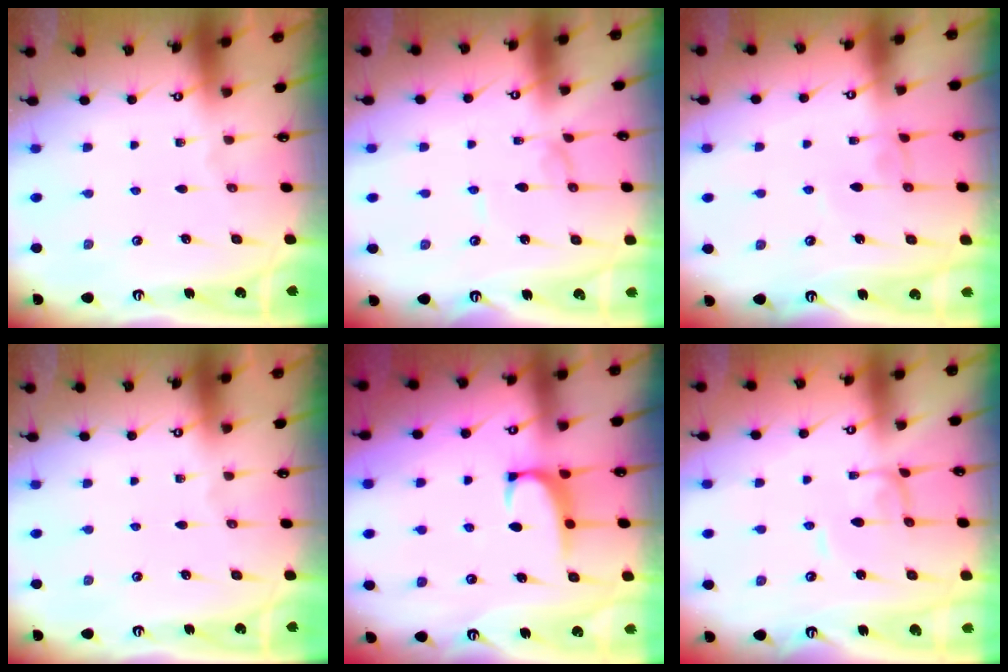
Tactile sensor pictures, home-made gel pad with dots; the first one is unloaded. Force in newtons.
{"total": 1.3, "press": 1.3, "slide": 0.0}
{"total": 1.1, "press": 1.1, "slide": 0.2}
{"total": 0.0}
{"total": 1.5, "press": 1.2, "slide": 0.8}
{"total": 2.0, "press": 2.0, "slide": 0.1}